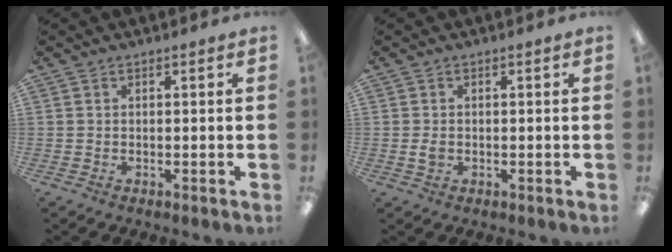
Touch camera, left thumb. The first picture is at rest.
{"total": 1.7, "force": [-0.1, 1.3, 1.2], "torque": [-0.014, 0.000, -0.004]}